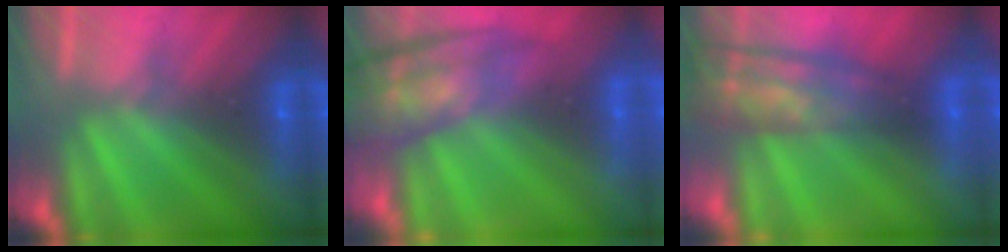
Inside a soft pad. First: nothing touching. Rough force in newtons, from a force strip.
{"total": 7.4}
{"total": 5.7}